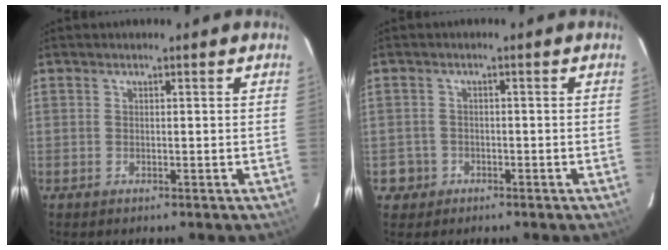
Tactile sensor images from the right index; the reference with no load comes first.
{"total": 3.2, "force": [-1.3, 2.9, 0.2], "torque": [-0.011, 0.016, -0.018]}